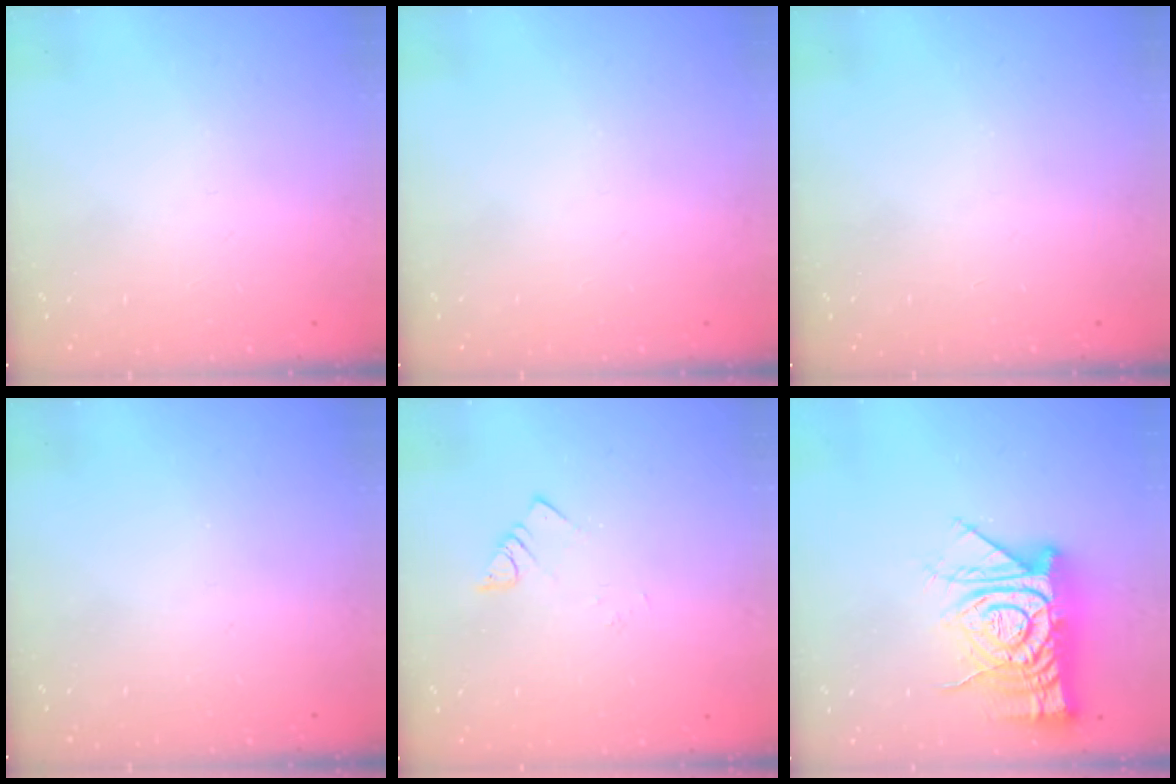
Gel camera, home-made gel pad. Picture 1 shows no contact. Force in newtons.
{"total": 0.0}
{"total": 0.0}
{"total": 0.0}
{"total": 1.9, "press": 1.9, "slide": 0.1}
{"total": 18.4, "press": 18.3, "slide": 1.8}